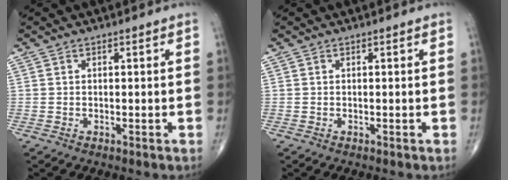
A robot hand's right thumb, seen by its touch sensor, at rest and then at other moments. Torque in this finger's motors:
{"motor_torque": [0.00, 0.00, 0.00, 0.00, 0.00]}